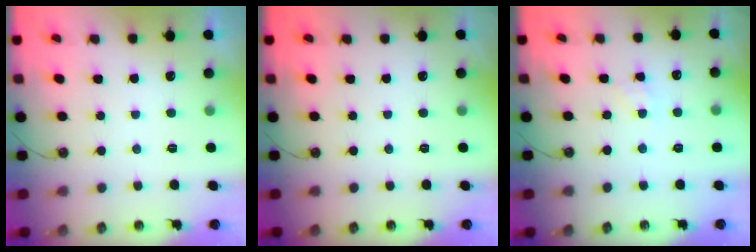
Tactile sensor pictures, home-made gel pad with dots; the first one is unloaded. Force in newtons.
{"total": 0.0}
{"total": 1.3, "press": 1.3, "slide": 0.2}